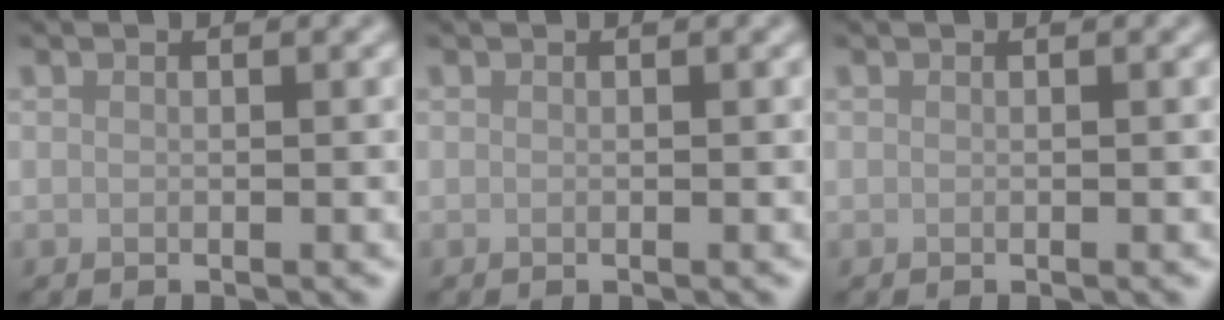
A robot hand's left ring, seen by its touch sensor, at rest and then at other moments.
{"total": 0.0}
{"total": 0.0}